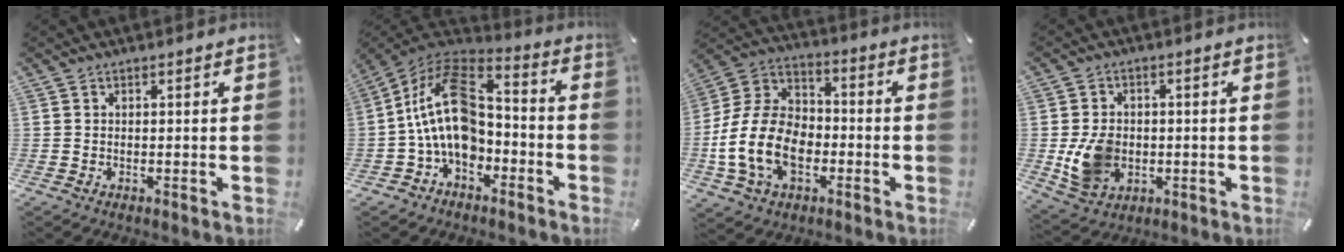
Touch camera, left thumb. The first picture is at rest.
{"total": 17.8, "force": [-1.7, 12.2, 12.8], "torque": [-0.265, 0.014, -0.031]}
{"total": 16.2, "force": [-4.6, 11.6, 10.3], "torque": [-0.244, 0.022, -0.088]}
{"total": 9.3, "force": [-1.1, 7.6, 5.2], "torque": [-0.107, 0.002, -0.020]}